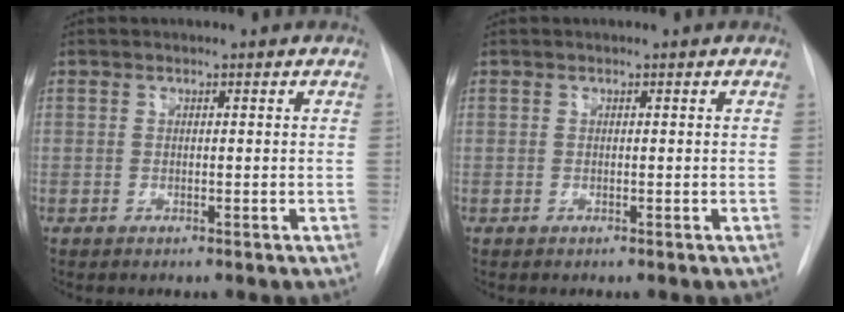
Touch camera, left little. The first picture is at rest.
{"total": 0.0}